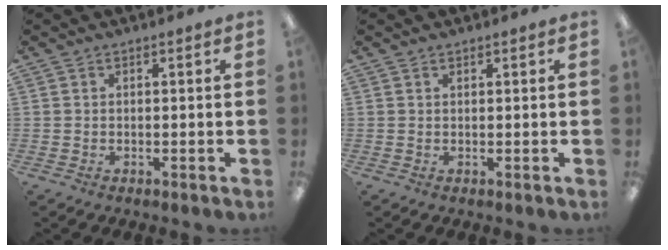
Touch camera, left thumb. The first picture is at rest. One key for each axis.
{"total": 0.5, "fx": 0.4, "fy": 0.2, "fz": 0.2, "tx": -0.005, "ty": 0.000, "tz": 0.008}